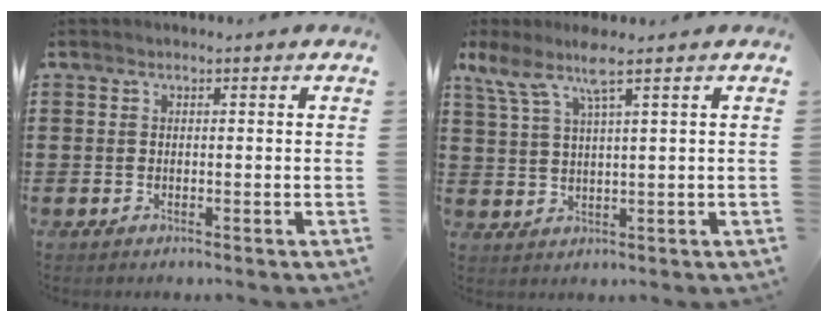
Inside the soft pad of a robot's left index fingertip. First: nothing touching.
{"total": 5.9, "force": [3.5, 0.6, 4.7], "torque": [-0.114, -0.004, 0.056]}